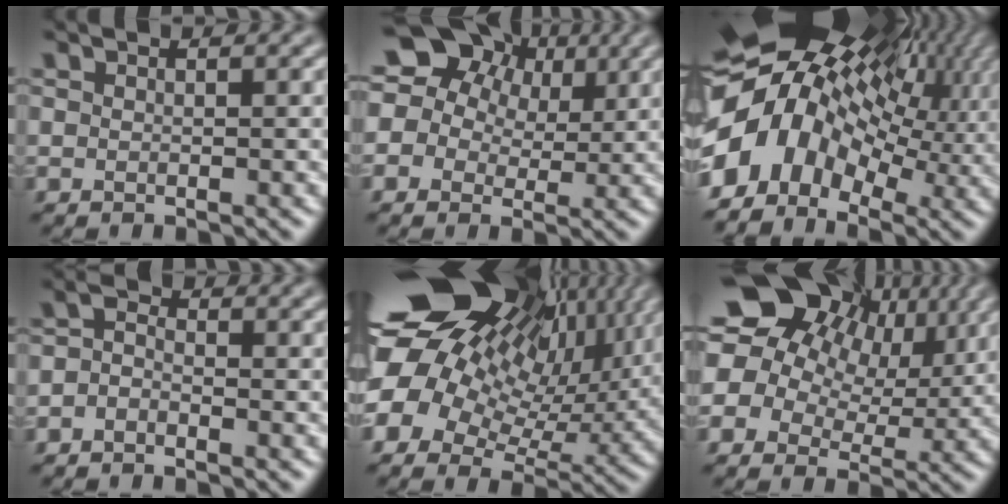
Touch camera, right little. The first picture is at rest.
{"total": 14.3, "force": [6.6, 10.5, 7.2], "torque": [-0.135, 0.048, 0.093]}
{"total": 15.0, "force": [0.4, 10.2, 11.0], "torque": [-0.222, 0.015, -0.002]}
{"total": 1.5, "force": [-0.9, 0.9, 0.9], "torque": [-0.016, 0.002, -0.023]}
{"total": 20.6, "force": [7.1, 13.5, 13.8], "torque": [-0.270, 0.021, 0.125]}
{"total": 15.7, "force": [6.9, 11.2, 8.5], "torque": [-0.173, 0.046, 0.104]}